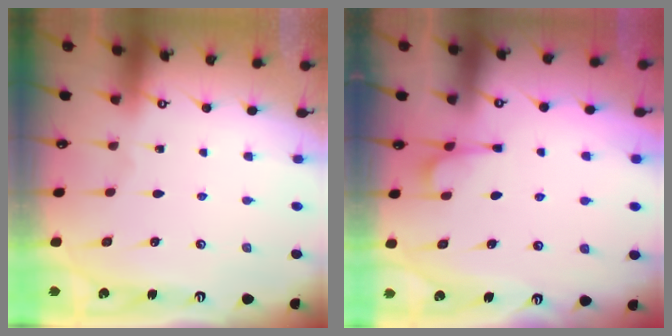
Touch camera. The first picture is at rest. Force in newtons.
{"total": 2.4, "press": 2.3, "slide": 0.8}